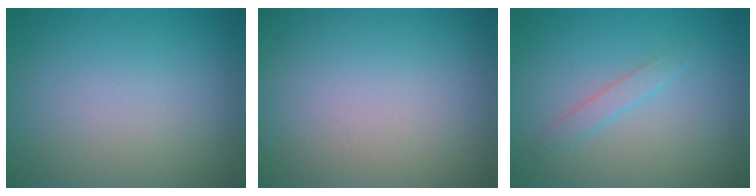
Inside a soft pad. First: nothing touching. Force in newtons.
{"total": 0.0}
{"total": 1.3, "press": 1.3, "slide": 0.1}